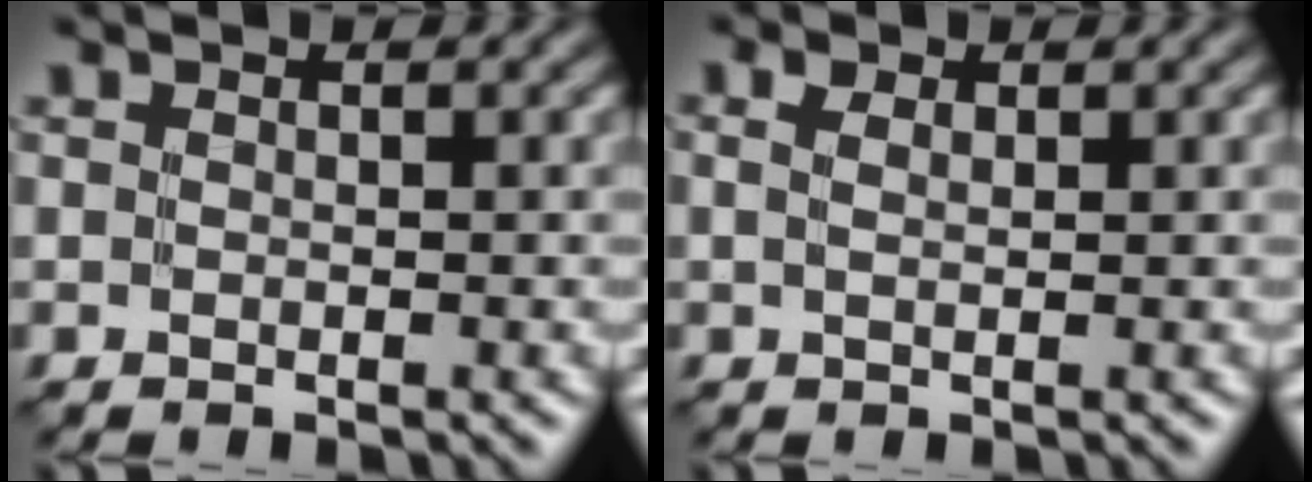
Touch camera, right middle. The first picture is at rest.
{"total": 1.7, "force": [1.0, 0.9, 1.1], "torque": [-0.020, 0.005, 0.006]}